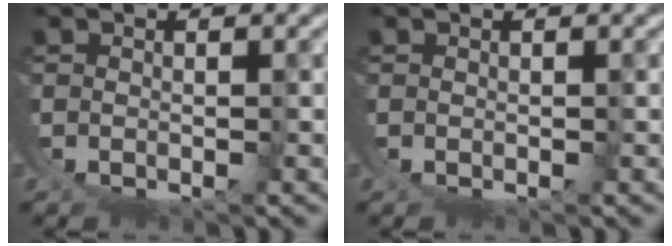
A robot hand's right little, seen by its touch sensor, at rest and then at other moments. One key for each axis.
{"total": 0.0}